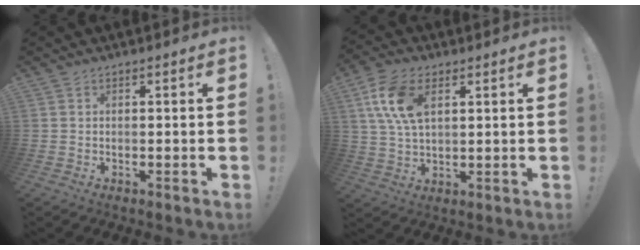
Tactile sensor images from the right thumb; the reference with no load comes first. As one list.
[{"total": 12.4, "force": [4.7, 7.1, 9.1], "torque": [-0.182, -0.004, 0.087]}]